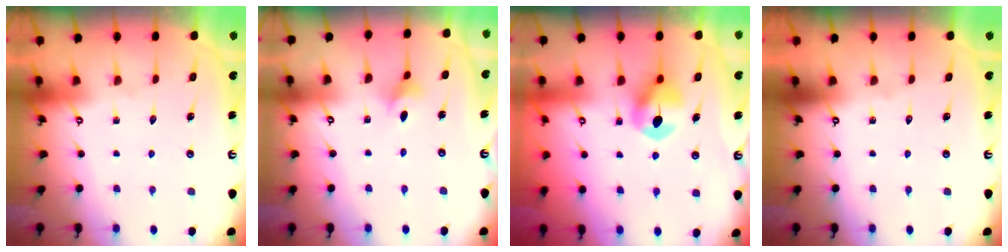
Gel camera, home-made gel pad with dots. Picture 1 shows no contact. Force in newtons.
{"total": 2.8, "press": 2.7, "slide": 0.7}
{"total": 8.5, "press": 8.5, "slide": 0.5}
{"total": 0.0}